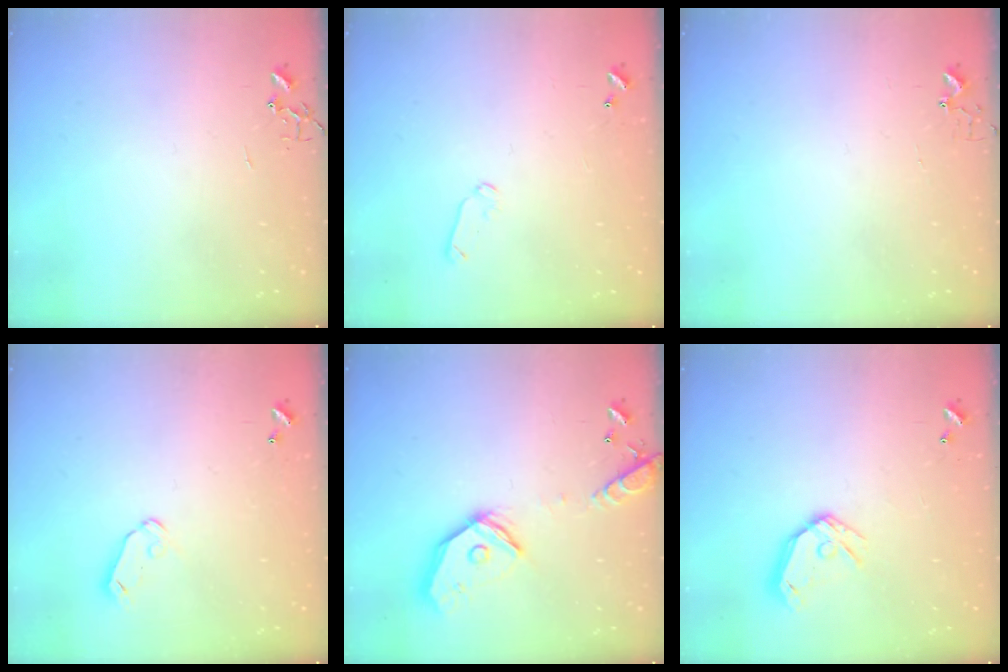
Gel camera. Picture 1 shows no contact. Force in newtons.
{"total": 5.2, "press": 5.1, "slide": 1.0}
{"total": 2.7, "press": 2.7, "slide": 0.3}
{"total": 5.8, "press": 5.8, "slide": 0.5}
{"total": 17.6, "press": 17.4, "slide": 2.7}
{"total": 11.2, "press": 11.0, "slide": 1.8}